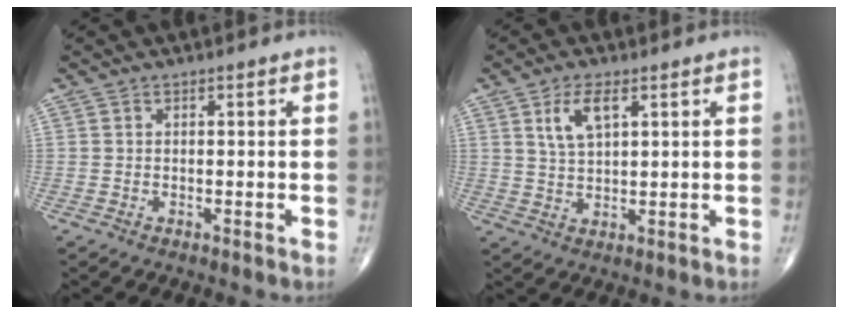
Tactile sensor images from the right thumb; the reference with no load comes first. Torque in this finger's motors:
{"motor_torque": [-0.69, 1.03, 0.57, 0.46, 0.01]}